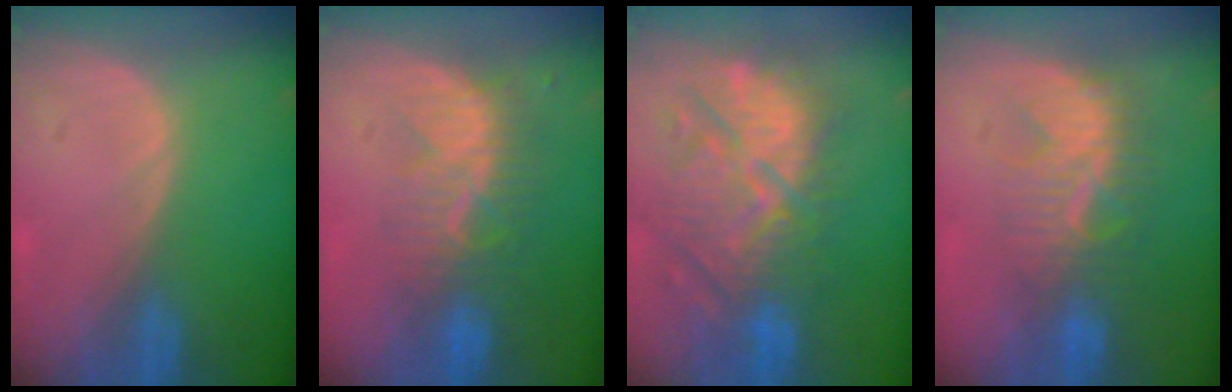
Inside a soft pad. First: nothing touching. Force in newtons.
{"total": 8.4, "press": 7.6, "slide": 3.5}
{"total": 12.1, "press": 11.6, "slide": 3.2}
{"total": 8.1, "press": 7.9, "slide": 1.8}